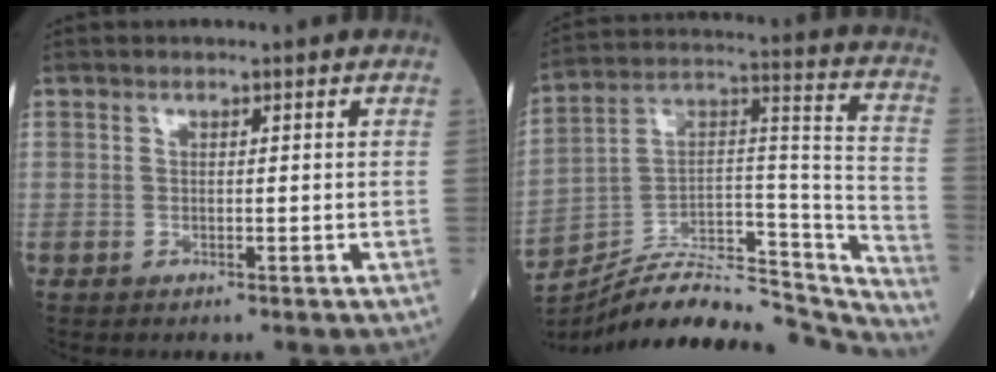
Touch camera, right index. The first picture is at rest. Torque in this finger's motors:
{"motor_torque": [-0.82, -1.32, -0.59, -0.13]}